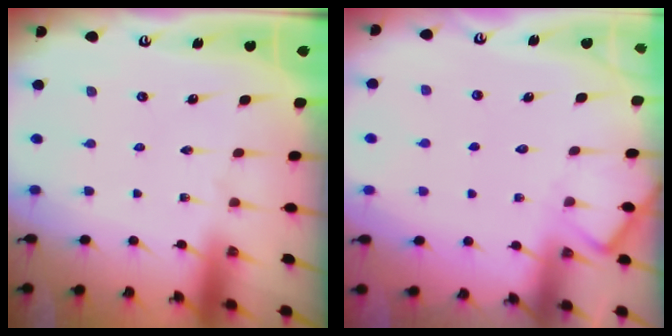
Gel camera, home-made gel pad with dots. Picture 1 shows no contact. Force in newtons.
{"total": 5.0, "press": 5.0, "slide": 0.6}